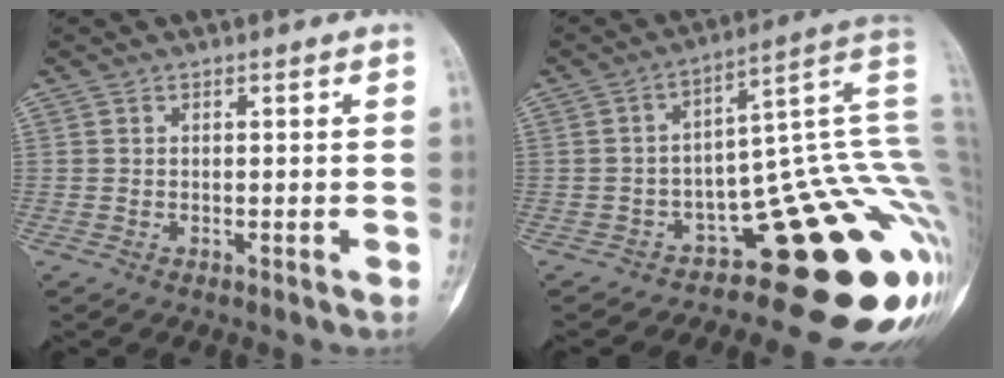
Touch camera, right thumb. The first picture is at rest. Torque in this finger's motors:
{"motor_torque": [3.06, 1.70, 1.31, -1.46, 0.10]}